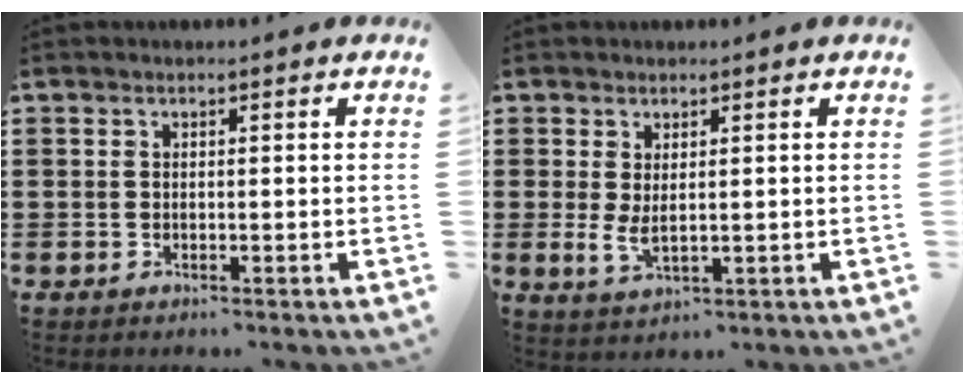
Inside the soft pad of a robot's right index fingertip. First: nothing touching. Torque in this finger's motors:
{"motor_torque": [1.13, 1.01, 0.10, 0.03]}